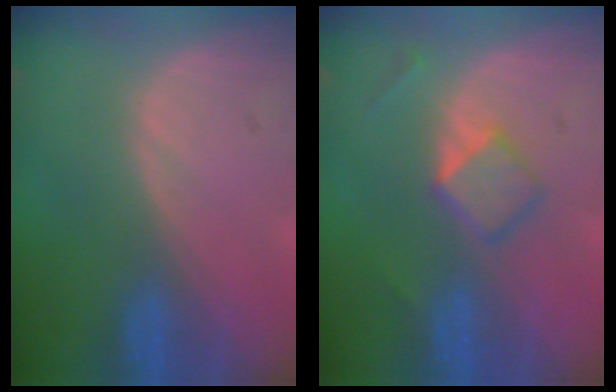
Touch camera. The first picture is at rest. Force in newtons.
{"total": 4.1, "press": 4.0, "slide": 0.9}